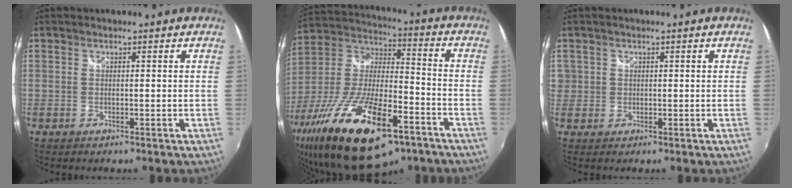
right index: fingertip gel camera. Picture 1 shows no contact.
{"total": 28.0, "force": [-16.2, 10.4, 20.4], "torque": [-0.404, -0.043, -0.271]}
{"total": 2.3, "force": [0.2, 2.3, 0.1], "torque": [0.001, -0.001, 0.001]}